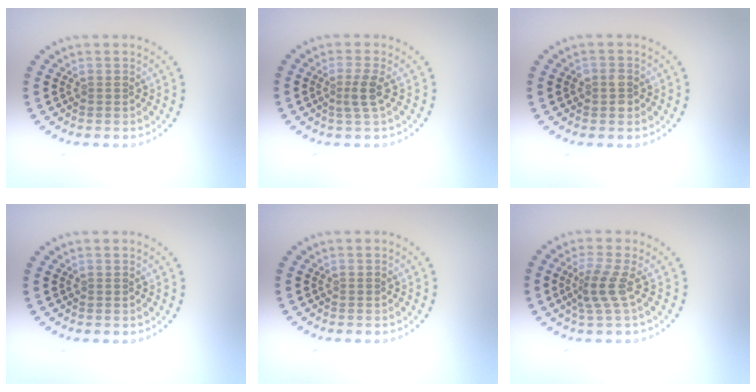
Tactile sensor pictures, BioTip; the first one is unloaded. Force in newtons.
{"total": 1.9, "press": 1.4, "slide": 1.2}
{"total": 1.5, "press": 1.5, "slide": 0.3}
{"total": 0.0}
{"total": 0.0}
{"total": 2.6, "press": 1.9, "slide": 1.8}